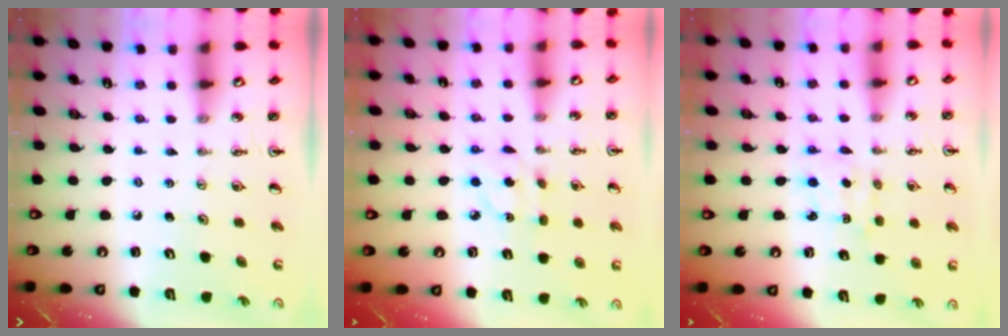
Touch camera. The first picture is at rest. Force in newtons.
{"total": 3.7, "press": 3.7, "slide": 0.3}
{"total": 2.3, "press": 2.3, "slide": 0.5}